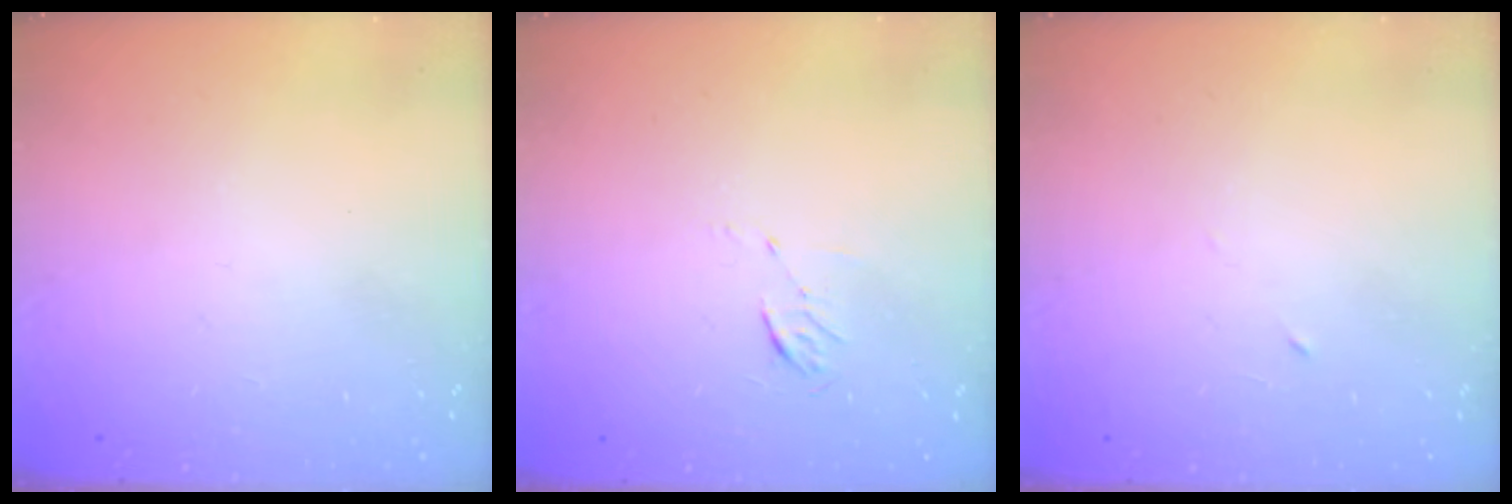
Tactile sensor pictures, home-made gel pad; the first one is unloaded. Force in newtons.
{"total": 4.0, "press": 3.7, "slide": 1.3}
{"total": 2.7, "press": 2.5, "slide": 1.0}